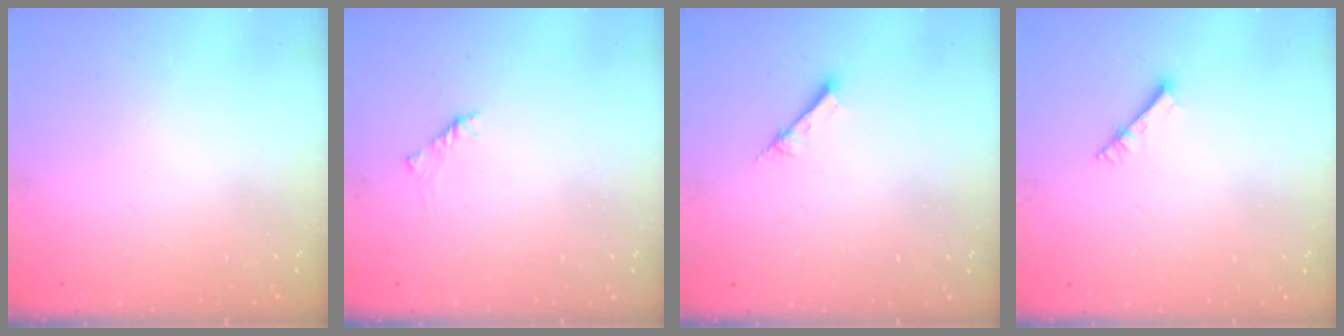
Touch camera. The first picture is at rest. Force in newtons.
{"total": 2.0, "press": 1.9, "slide": 0.6}
{"total": 2.6, "press": 2.6, "slide": 0.1}
{"total": 4.1, "press": 4.1, "slide": 0.4}